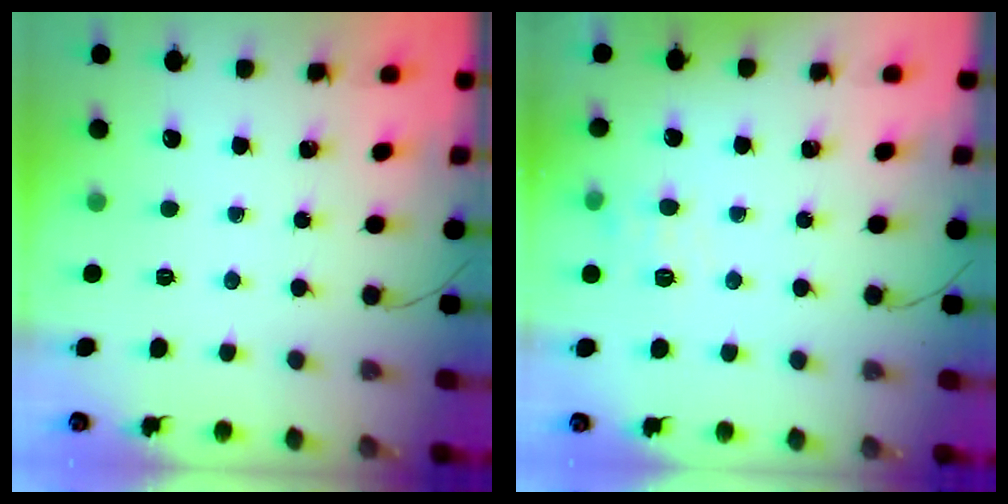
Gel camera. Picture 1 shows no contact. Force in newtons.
{"total": 6.3, "press": 6.0, "slide": 2.0}